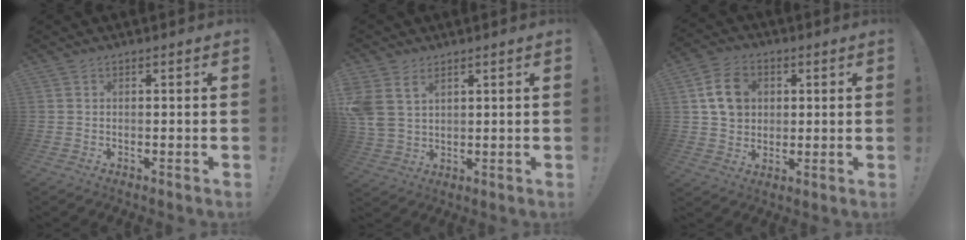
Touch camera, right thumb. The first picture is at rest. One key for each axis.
{"total": 7.3, "fx": 3.5, "fy": 5.0, "fz": 3.9, "tx": -0.081, "ty": -0.015, "tz": 0.072}
{"total": 10.8, "fx": 3.1, "fy": 8.8, "fz": 5.5, "tx": -0.081, "ty": 0.006, "tz": 0.065}